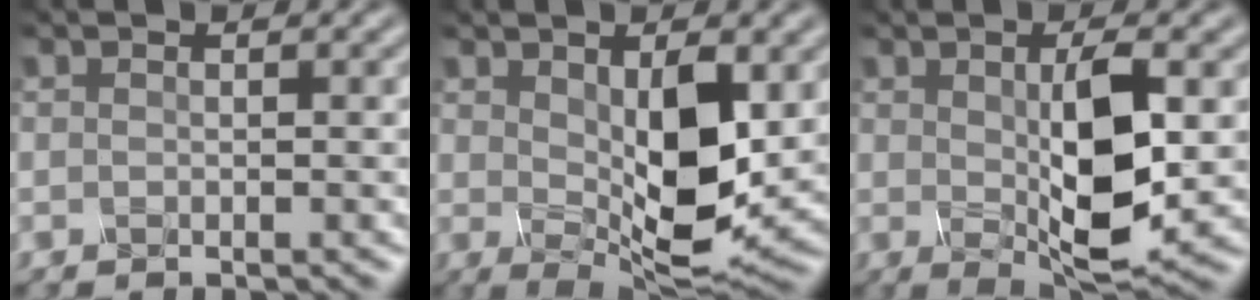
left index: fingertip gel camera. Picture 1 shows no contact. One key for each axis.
{"total": 7.2, "fx": 0.5, "fy": 3.1, "fz": 6.5, "tx": -0.122, "ty": -0.009, "tz": 0.022}
{"total": 6.0, "fx": 0.3, "fy": 1.7, "fz": 5.8, "tx": -0.107, "ty": -0.007, "tz": 0.015}